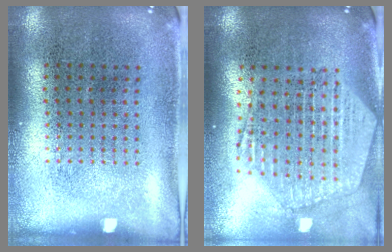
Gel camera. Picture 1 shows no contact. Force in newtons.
{"total": 2.5, "press": 2.1, "slide": 1.3}